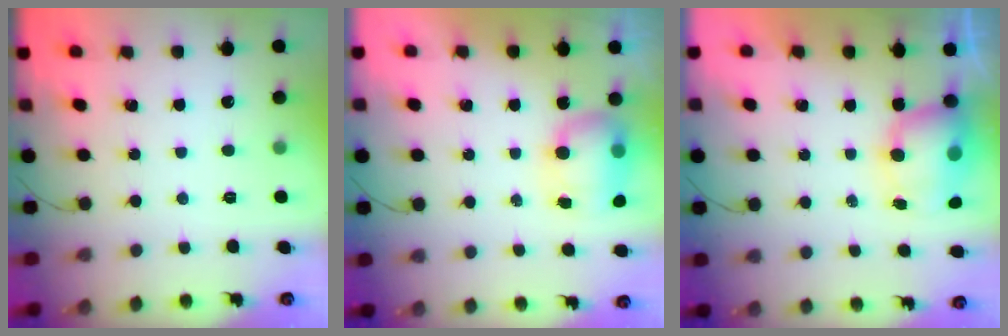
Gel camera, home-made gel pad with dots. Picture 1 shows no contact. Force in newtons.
{"total": 11.7, "press": 9.3, "slide": 7.1}
{"total": 9.1, "press": 8.8, "slide": 2.4}